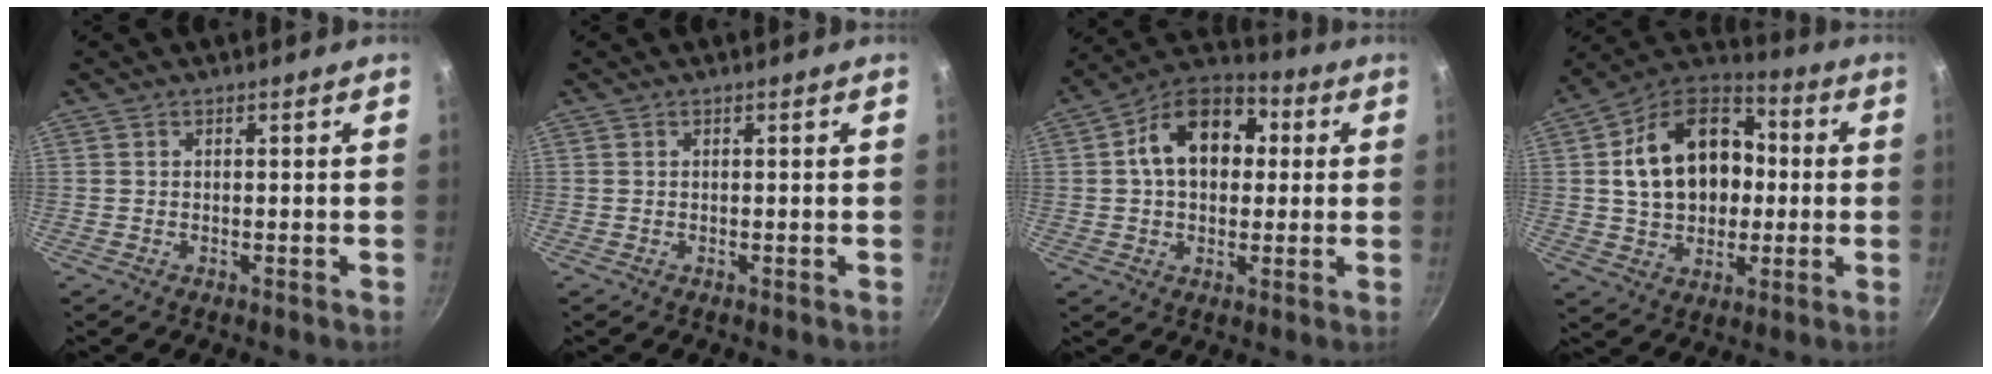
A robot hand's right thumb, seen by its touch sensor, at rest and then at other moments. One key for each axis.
{"total": 0.0}
{"total": 15.1, "fx": 2.6, "fy": 10.6, "fz": 10.5, "tx": -0.128, "ty": 0.029, "tz": 0.020}
{"total": 20.2, "fx": 1.9, "fy": 14.8, "fz": 13.7, "tx": -0.204, "ty": 0.037, "tz": 0.026}